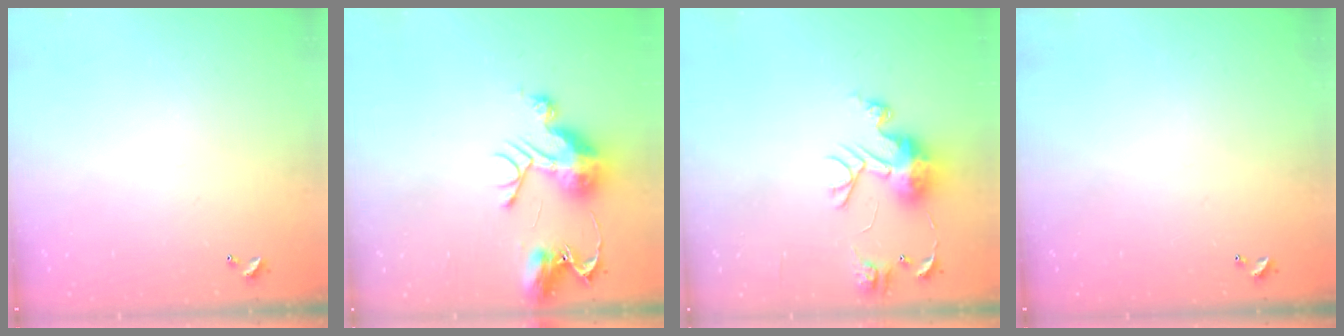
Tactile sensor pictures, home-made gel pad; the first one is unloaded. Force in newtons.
{"total": 12.0, "press": 12.0, "slide": 1.1}
{"total": 10.8, "press": 10.8, "slide": 1.2}
{"total": 0.0}